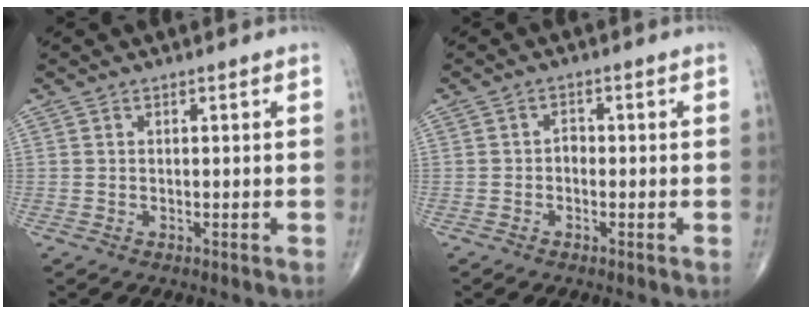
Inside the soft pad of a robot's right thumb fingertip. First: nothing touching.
{"total": 1.5, "force": [-0.5, 1.1, 0.9], "torque": [-0.005, 0.005, -0.012]}